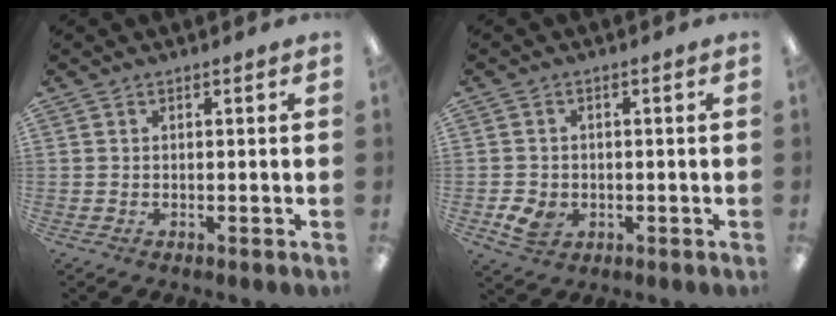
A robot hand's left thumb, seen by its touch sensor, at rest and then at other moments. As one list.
[{"total": 4.3, "force": [-1.3, 3.5, 2.2], "torque": [-0.039, -0.001, -0.023]}]